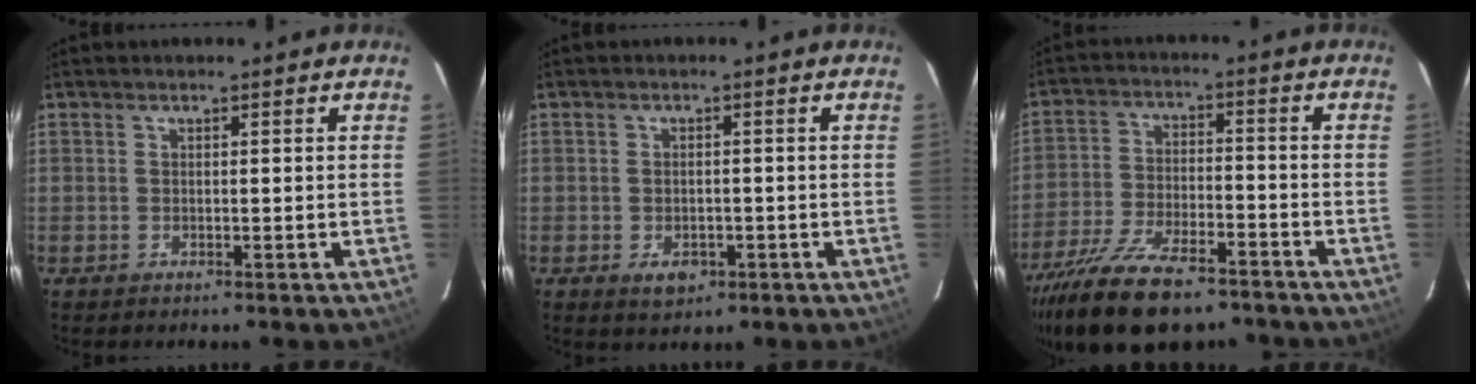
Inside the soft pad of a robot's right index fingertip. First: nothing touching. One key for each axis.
{"total": 3.8, "fx": -1.6, "fy": 2.6, "fz": 2.3, "tx": -0.043, "ty": -0.003, "tz": -0.017}
{"total": 19.0, "fx": -14.5, "fy": 6.9, "fz": 10.2, "tx": -0.209, "ty": -0.035, "tz": -0.239}